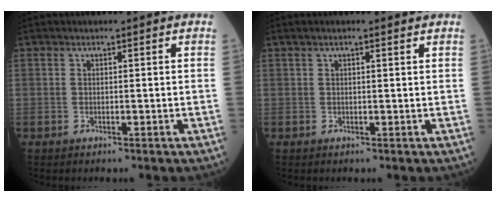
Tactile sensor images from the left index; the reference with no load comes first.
{"total": 2.0, "force": [1.5, 0.0, 1.2], "torque": [-0.020, 0.017, 0.021]}